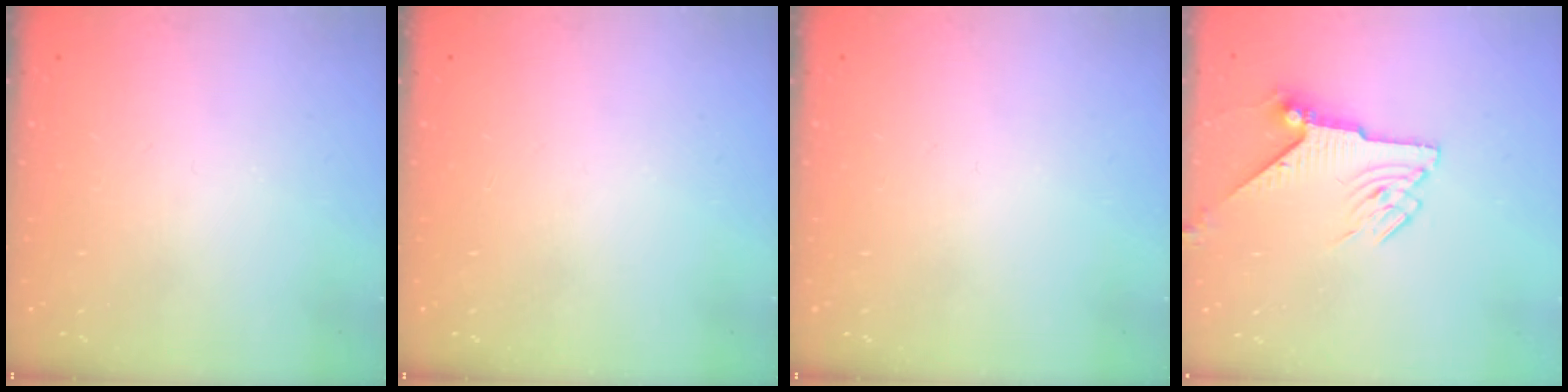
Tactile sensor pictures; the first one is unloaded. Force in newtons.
{"total": 0.0}
{"total": 0.0}
{"total": 7.0, "press": 7.0, "slide": 0.3}